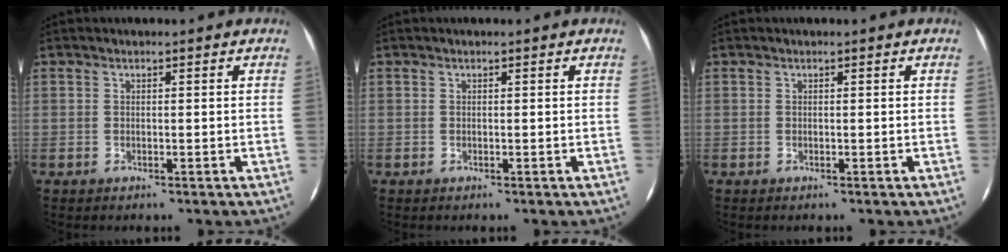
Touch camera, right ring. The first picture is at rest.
{"total": 0.0}
{"total": 0.0}